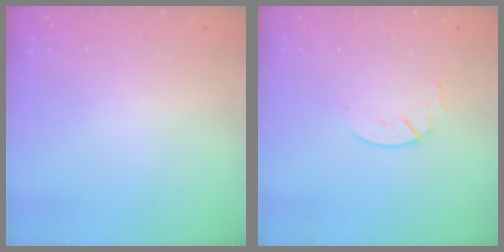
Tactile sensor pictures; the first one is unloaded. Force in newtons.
{"total": 2.9, "press": 2.9, "slide": 0.4}